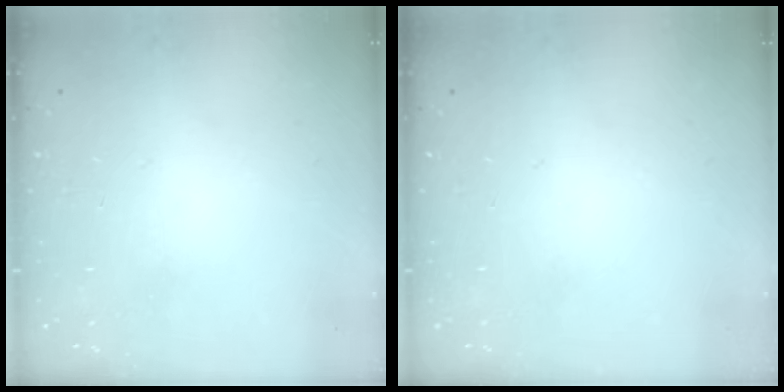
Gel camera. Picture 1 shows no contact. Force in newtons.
{"total": 0.0}